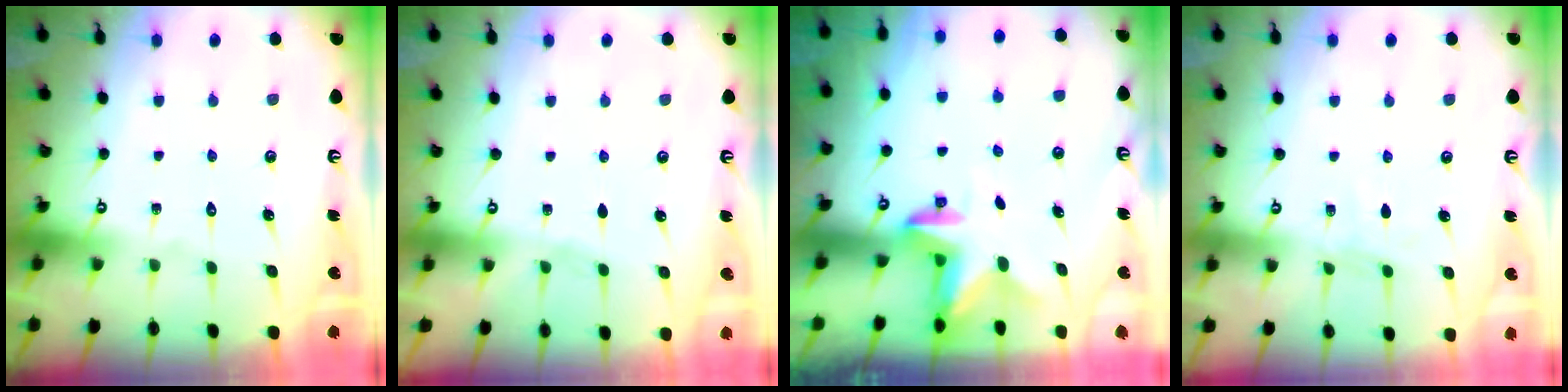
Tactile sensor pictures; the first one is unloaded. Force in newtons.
{"total": 2.9, "press": 2.9, "slide": 0.4}
{"total": 2.6, "press": 2.6, "slide": 0.6}
{"total": 3.9, "press": 3.9, "slide": 0.5}